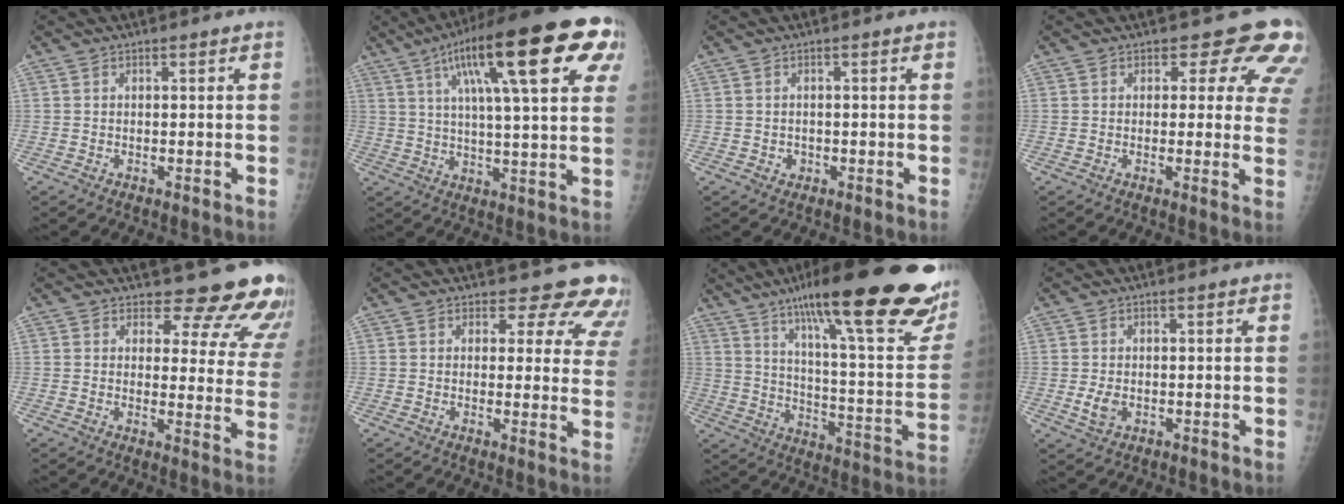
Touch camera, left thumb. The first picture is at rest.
{"total": 25.4, "force": [10.9, 6.0, 22.1], "torque": [-0.325, 0.015, 0.157]}
{"total": 1.2, "force": [-0.4, 1.1, 0.3], "torque": [0.001, 0.003, -0.003]}
{"total": 9.0, "force": [6.4, 4.8, 4.1], "torque": [0.002, -0.028, 0.045]}
{"total": 14.9, "force": [13.8, 4.7, 3.2], "torque": [0.011, -0.120, 0.139]}
{"total": 11.1, "force": [9.9, 4.8, 1.6], "torque": [0.037, -0.059, 0.080]}
{"total": 34.5, "force": [21.7, 6.8, 26.0], "torque": [-0.295, -0.054, 0.314]}
{"total": 2.9, "force": [-0.5, 1.9, 2.1], "torque": [-0.041, -0.005, -0.006]}